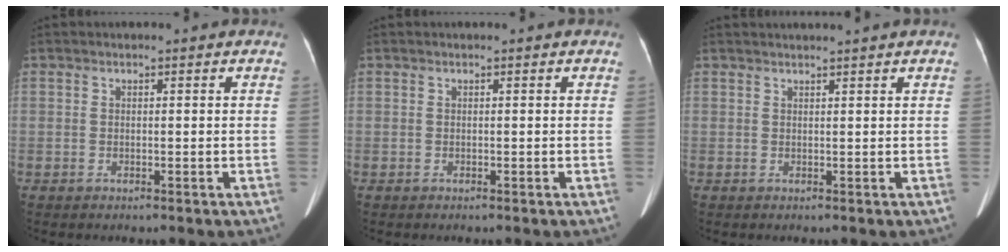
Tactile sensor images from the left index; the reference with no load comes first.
{"total": 0.0}
{"total": 2.7, "force": [2.4, -0.8, 0.9], "torque": [-0.013, 0.015, 0.037]}